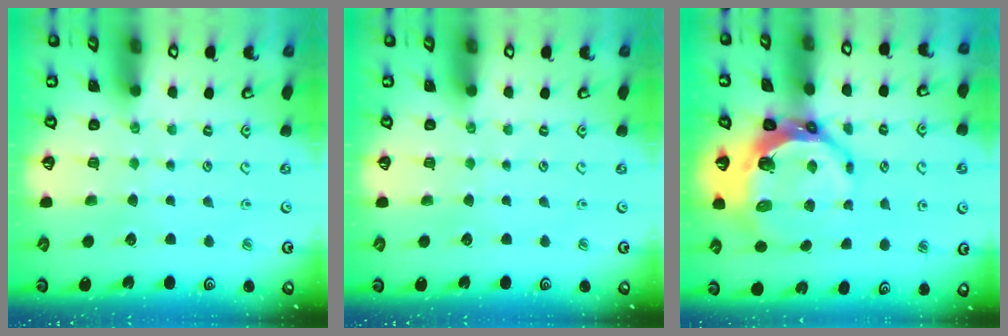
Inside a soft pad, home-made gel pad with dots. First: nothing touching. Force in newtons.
{"total": 0.0}
{"total": 11.1, "press": 10.2, "slide": 4.4}